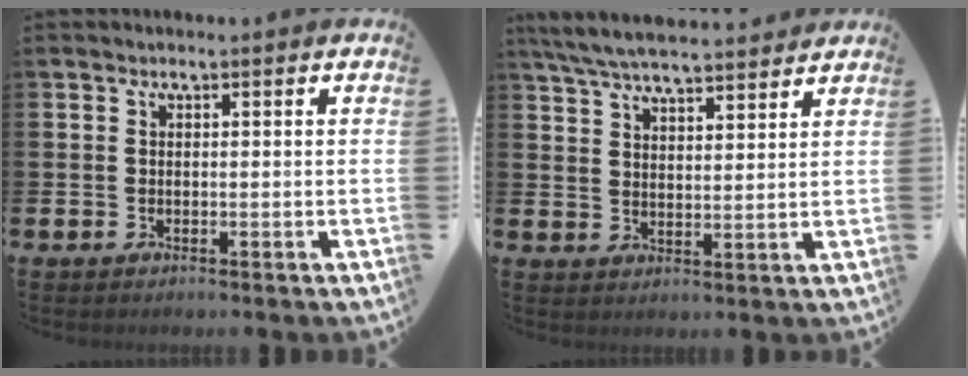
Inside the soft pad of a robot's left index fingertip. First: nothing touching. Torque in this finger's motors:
{"motor_torque": [1.08, -1.06, 0.23, 0.21]}